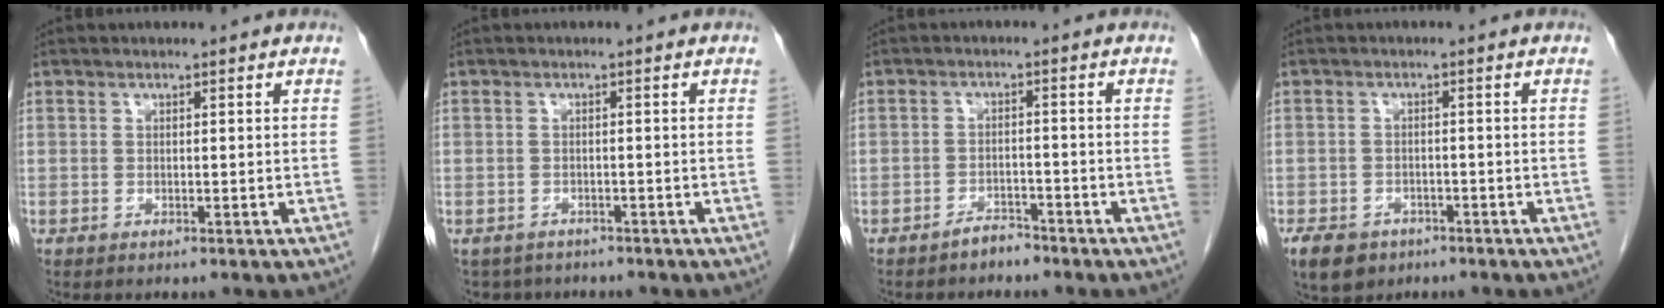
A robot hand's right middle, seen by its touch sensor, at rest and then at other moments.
{"total": 4.5, "force": [-3.8, 2.4, 0.3], "torque": [0.001, 0.002, -0.053]}
{"total": 2.4, "force": [-2.2, 0.9, 0.5], "torque": [-0.011, 0.002, -0.035]}
{"total": 5.9, "force": [-3.8, 4.0, 2.1], "torque": [-0.038, 0.001, -0.056]}